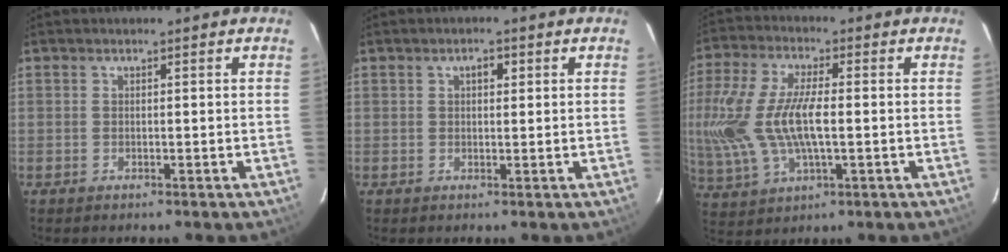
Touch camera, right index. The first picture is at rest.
{"total": 1.9, "force": [0.7, 1.1, 1.3], "torque": [-0.019, 0.009, 0.011]}
{"total": 17.2, "force": [-0.5, 7.5, 15.5], "torque": [-0.336, -0.002, -0.003]}